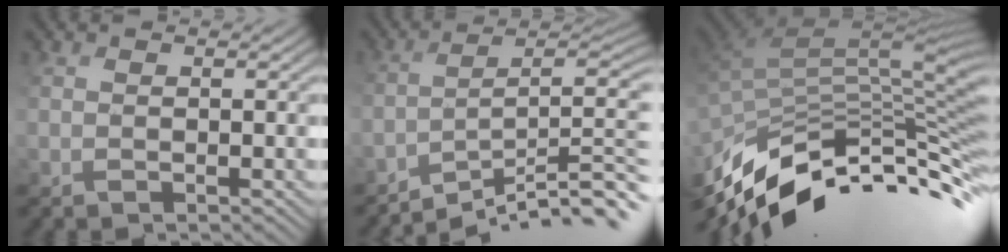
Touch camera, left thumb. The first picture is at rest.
{"total": 10.1, "force": [-8.0, 1.6, 6.0], "torque": [-0.089, 0.005, -0.116]}
{"total": 11.9, "force": [-6.4, 4.6, 8.9], "torque": [-0.210, -0.011, -0.103]}